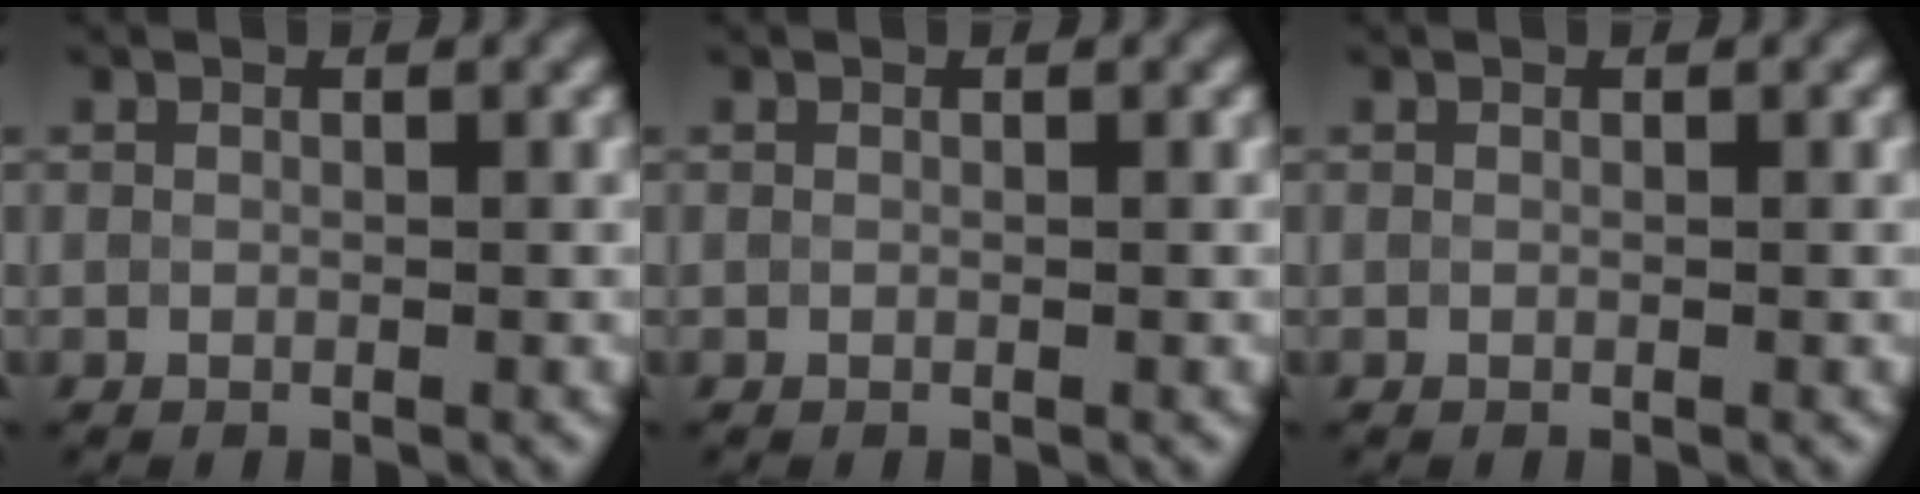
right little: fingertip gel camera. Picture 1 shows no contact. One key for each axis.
{"total": 0.0}
{"total": 0.0}